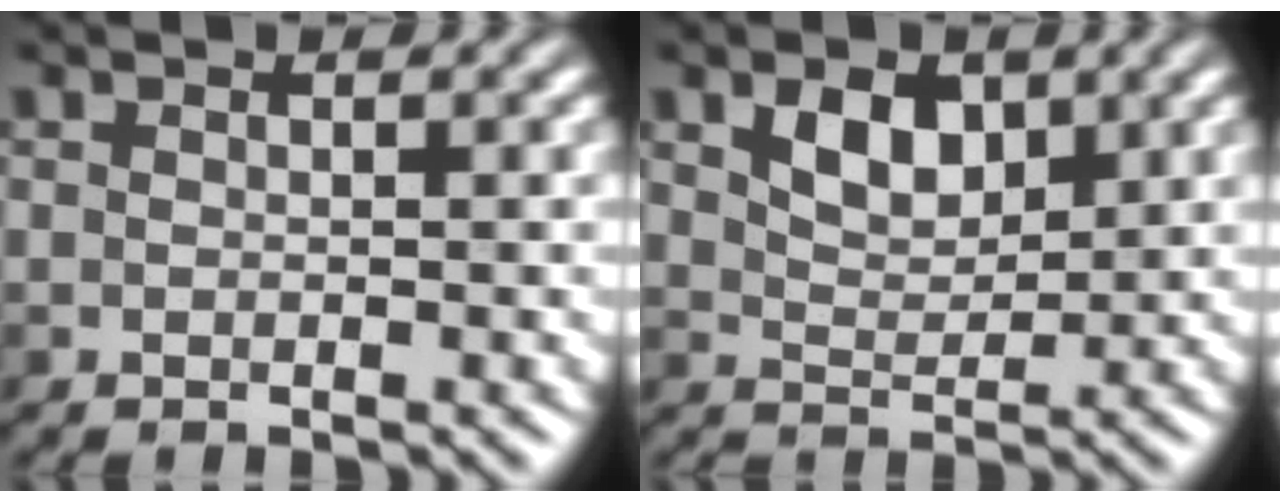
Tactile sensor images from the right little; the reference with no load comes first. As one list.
[{"total": 3.0, "force": [1.4, 1.9, 1.9], "torque": [-0.036, 0.001, 0.026]}]